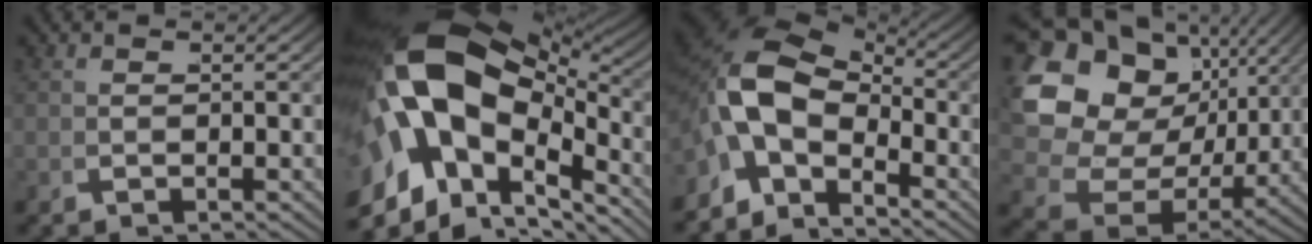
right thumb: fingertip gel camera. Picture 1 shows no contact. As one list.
[{"total": 20.2, "force": [-0.1, 13.3, 15.2], "torque": [-0.308, -0.051, 0.024]}, {"total": 11.9, "force": [0.0, 8.1, 8.7], "torque": [-0.180, -0.023, 0.003]}, {"total": 16.3, "force": [3.0, 12.1, 10.5], "torque": [-0.219, -0.021, 0.055]}]